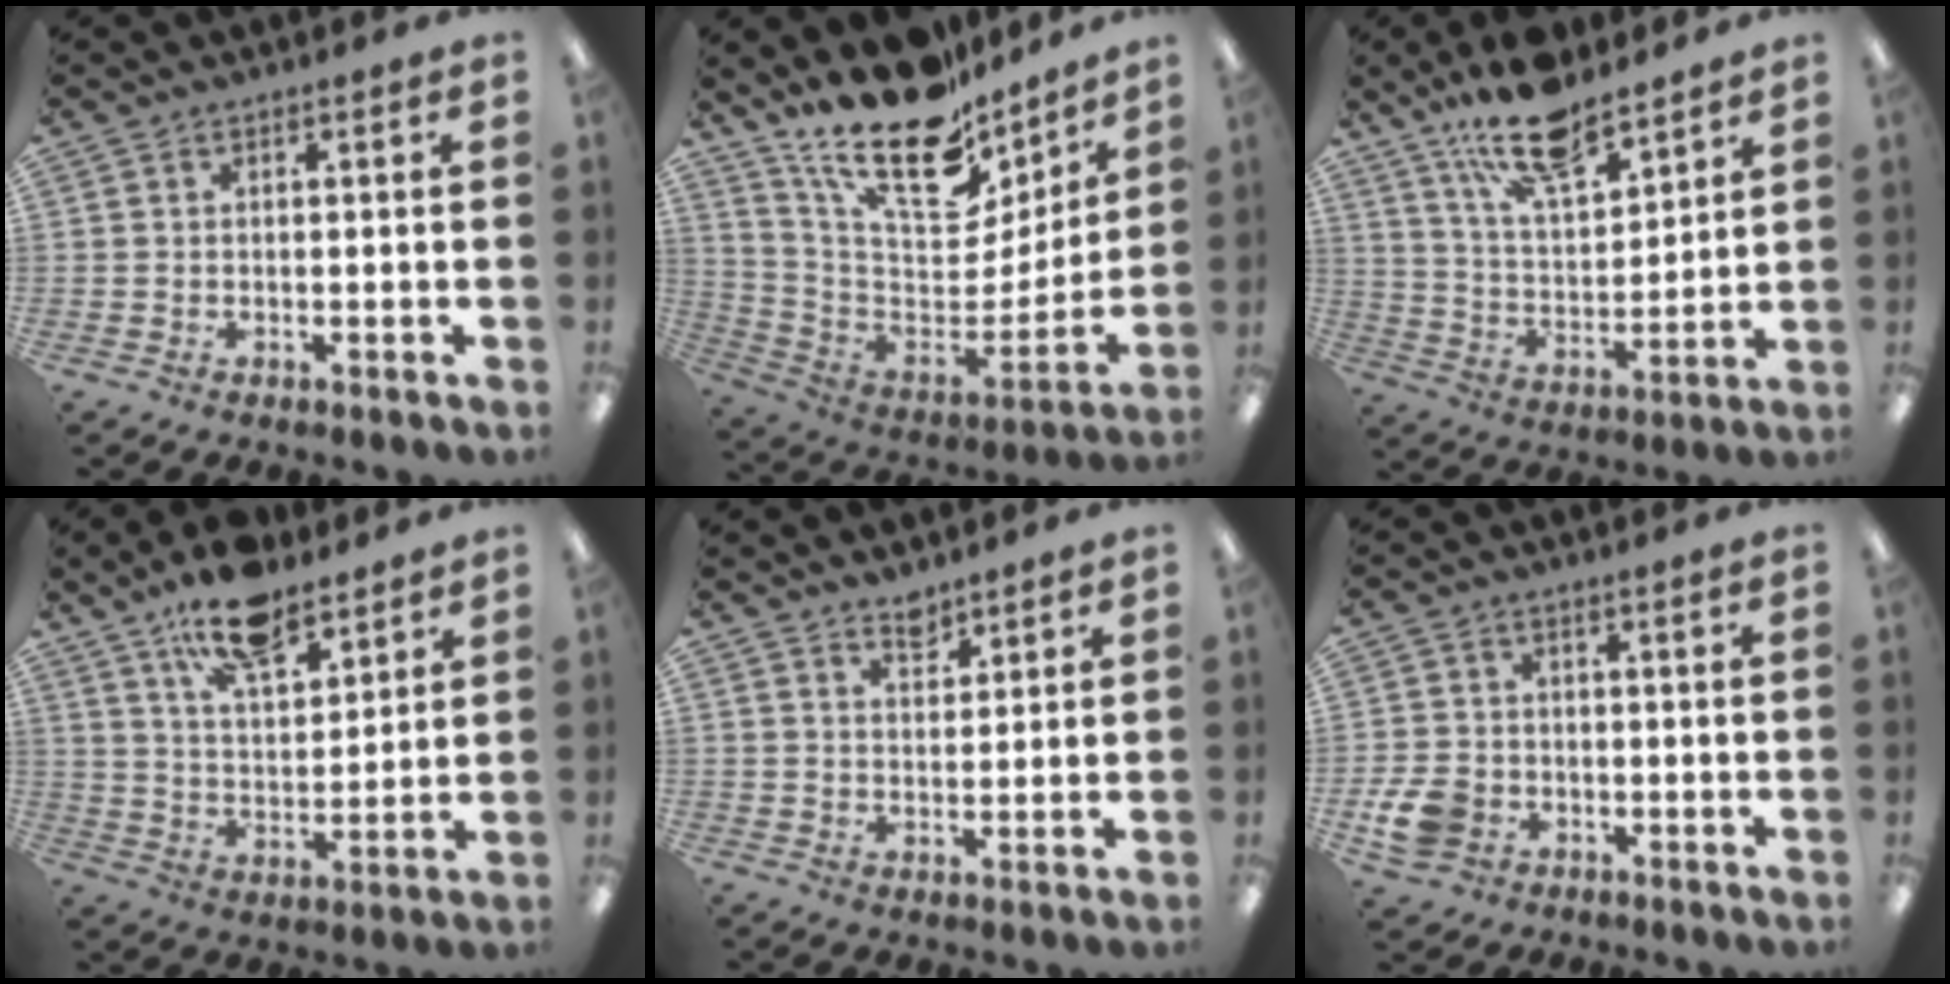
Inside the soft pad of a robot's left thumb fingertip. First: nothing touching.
{"total": 22.7, "force": [17.3, 9.0, 11.6], "torque": [-0.185, -0.127, 0.301]}
{"total": 15.4, "force": [11.8, 5.6, 8.1], "torque": [-0.141, -0.061, 0.208]}
{"total": 12.8, "force": [9.7, 5.3, 6.5], "torque": [-0.103, -0.049, 0.173]}
{"total": 3.3, "force": [3.1, 1.0, 0.4], "torque": [0.004, -0.025, 0.056]}
{"total": 7.1, "force": [-2.5, 5.5, 3.7], "torque": [-0.081, 0.009, -0.047]}